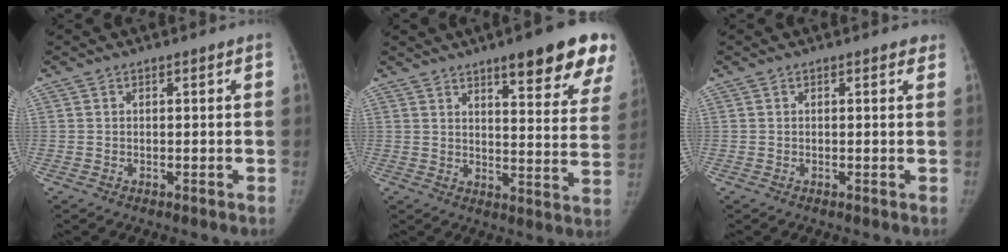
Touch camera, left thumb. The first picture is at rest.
{"total": 19.4, "force": [12.8, 4.4, 13.9], "torque": [-0.143, -0.053, 0.156]}
{"total": 0.9, "force": [0.6, 0.5, 0.4], "torque": [0.003, -0.002, 0.002]}